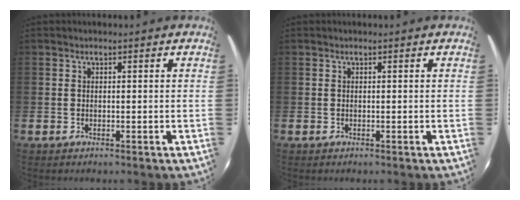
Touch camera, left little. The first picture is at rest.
{"total": 0.0}